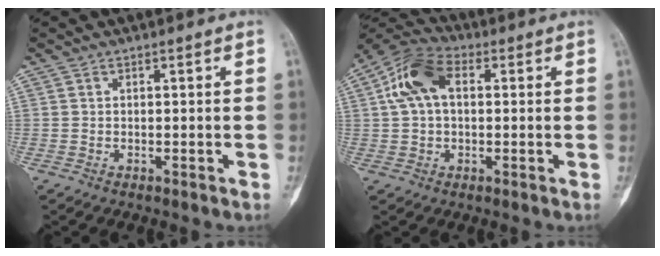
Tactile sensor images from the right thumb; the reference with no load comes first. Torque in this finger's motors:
{"motor_torque": [-0.24, 0.39, -0.08, -0.29, 0.02]}